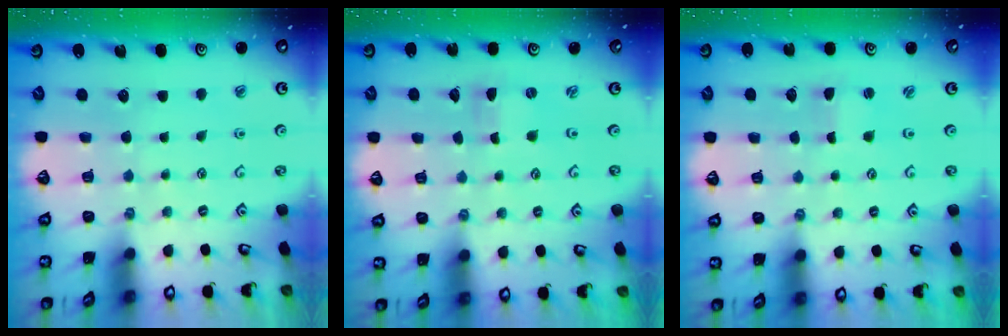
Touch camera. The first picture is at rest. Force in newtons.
{"total": 0.0}
{"total": 1.2, "press": 1.2, "slide": 0.1}